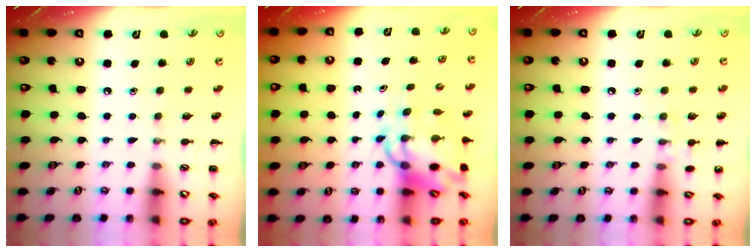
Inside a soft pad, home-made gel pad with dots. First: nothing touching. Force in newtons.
{"total": 10.5, "press": 10.1, "slide": 2.8}
{"total": 7.1, "press": 6.7, "slide": 2.2}